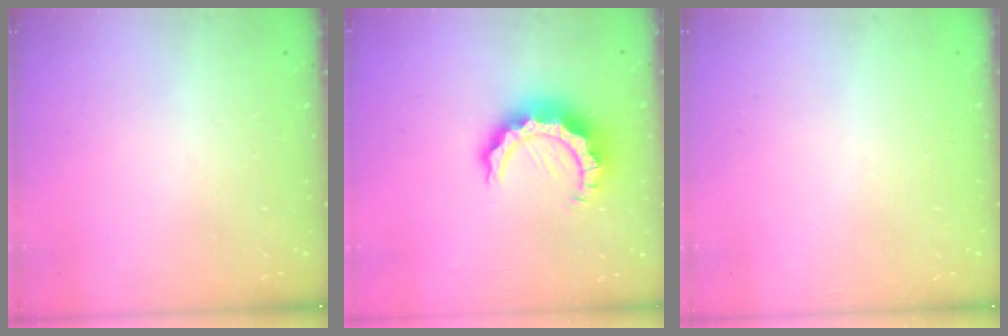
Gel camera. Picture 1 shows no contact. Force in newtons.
{"total": 10.8, "press": 10.8, "slide": 1.1}
{"total": 1.6, "press": 1.6, "slide": 0.1}